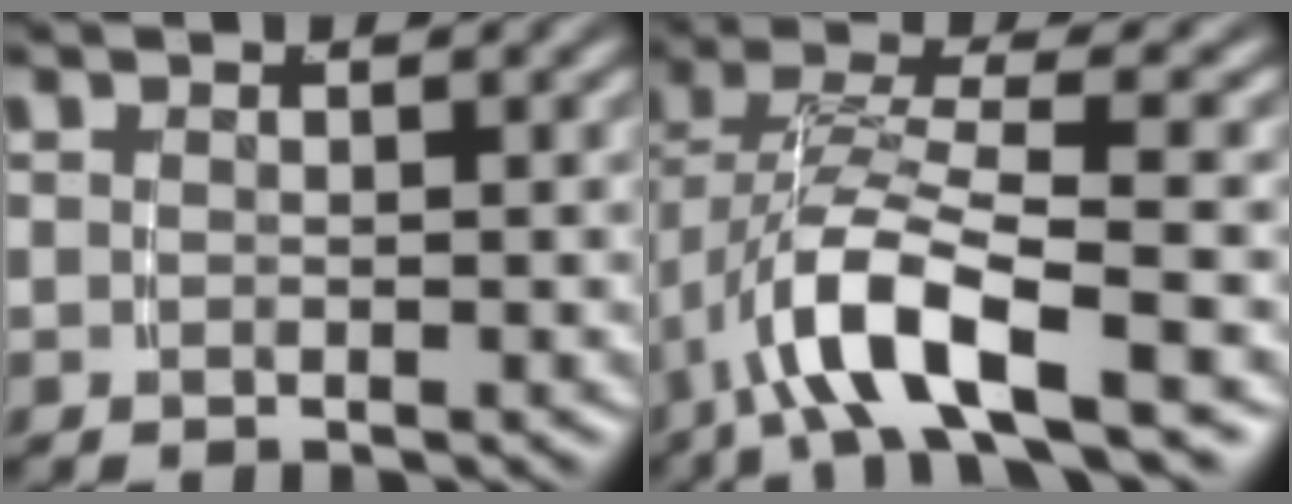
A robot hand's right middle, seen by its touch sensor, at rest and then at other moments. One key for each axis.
{"total": 6.0, "fx": -1.5, "fy": 2.1, "fz": 5.4, "tx": -0.120, "ty": -0.017, "tz": -0.013}